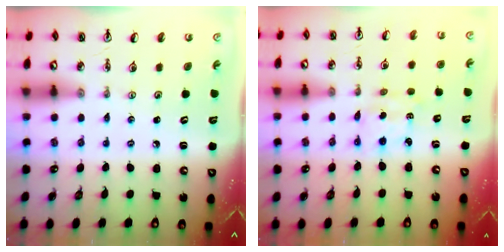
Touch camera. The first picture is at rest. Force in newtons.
{"total": 2.3, "press": 2.3, "slide": 0.4}